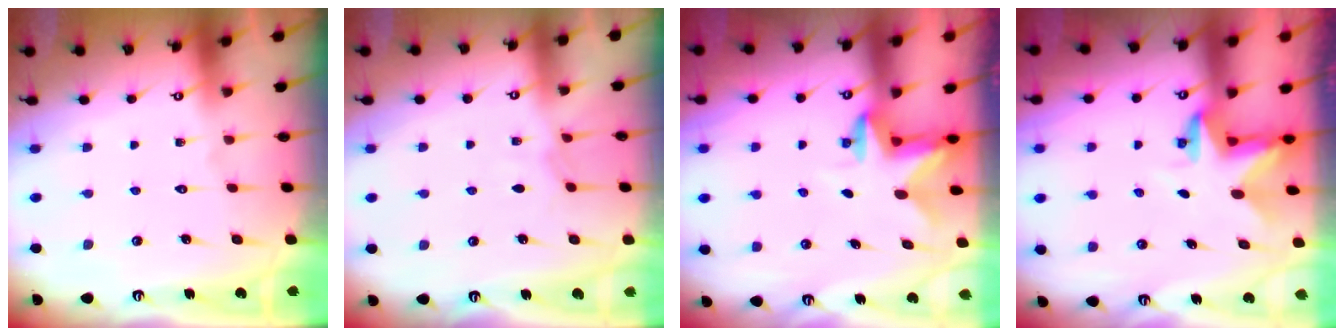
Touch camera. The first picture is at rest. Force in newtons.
{"total": 4.1, "press": 4.1, "slide": 0.5}
{"total": 2.7, "press": 2.7, "slide": 0.5}
{"total": 2.8, "press": 2.8, "slide": 0.2}